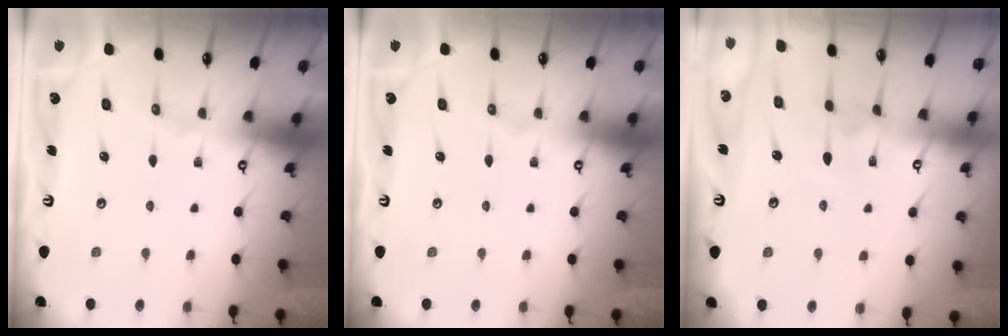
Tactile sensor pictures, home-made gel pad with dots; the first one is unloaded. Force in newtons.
{"total": 0.0}
{"total": 3.3, "press": 3.3, "slide": 0.3}